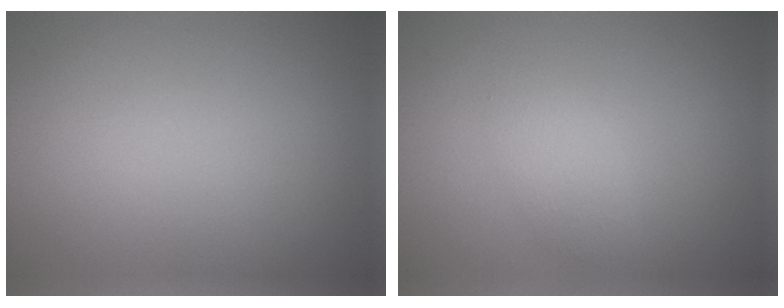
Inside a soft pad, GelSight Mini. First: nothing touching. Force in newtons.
{"total": 1.9, "press": 1.9, "slide": 0.1}